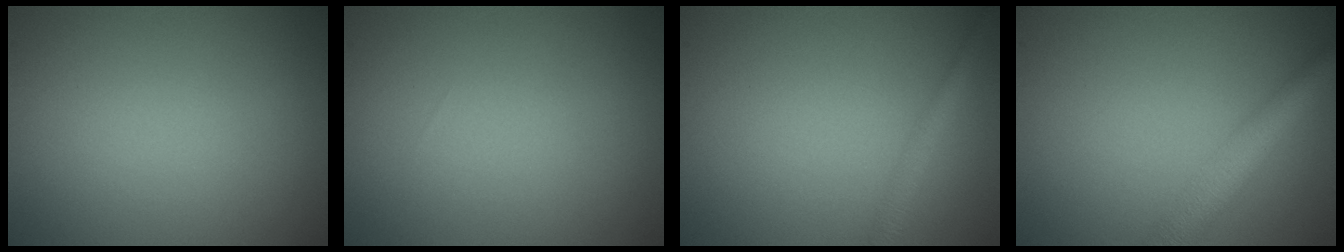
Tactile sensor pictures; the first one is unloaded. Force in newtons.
{"total": 0.0}
{"total": 1.7, "press": 1.7, "slide": 0.1}
{"total": 4.6, "press": 4.6, "slide": 0.1}